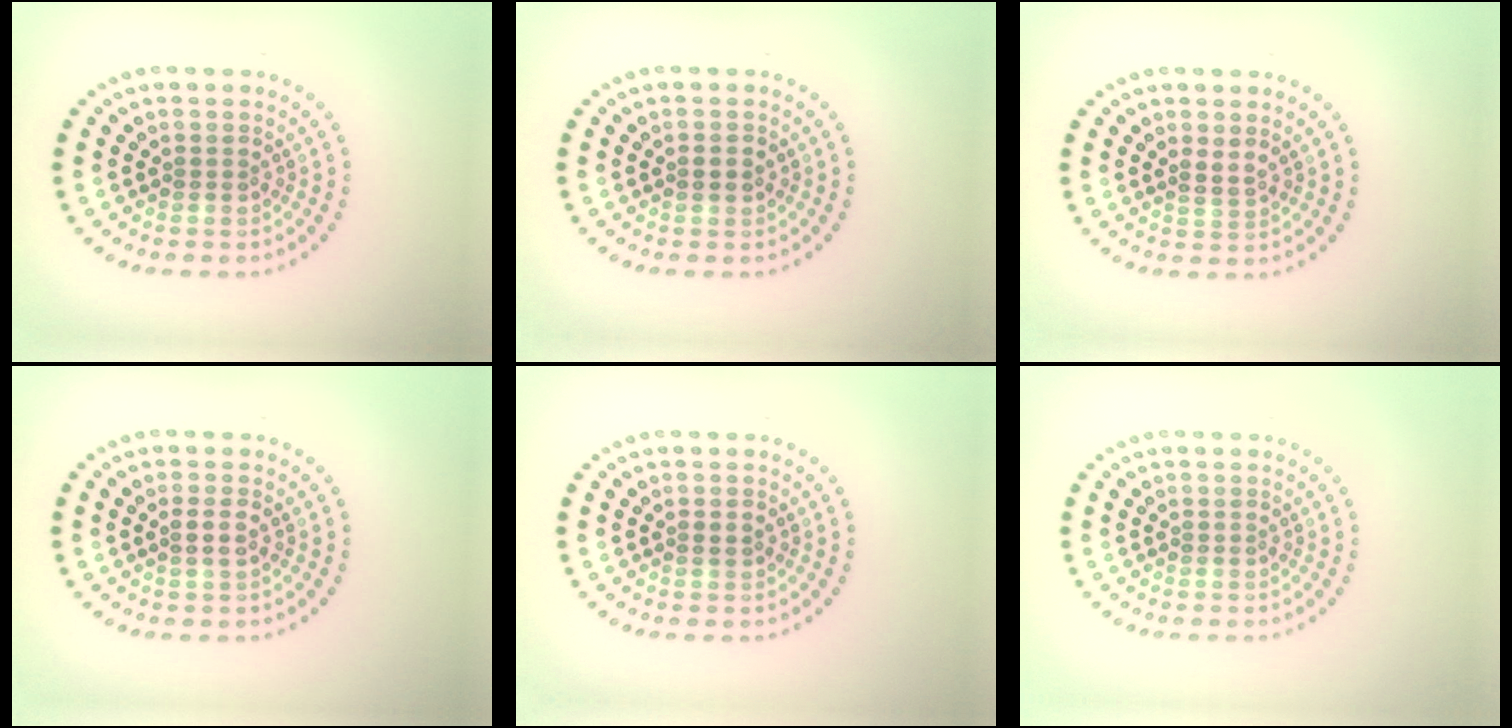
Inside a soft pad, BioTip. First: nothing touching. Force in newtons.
{"total": 1.5, "press": 1.5, "slide": 0.1}
{"total": 1.0, "press": 0.8, "slide": 0.6}
{"total": 1.2, "press": 1.0, "slide": 0.5}
{"total": 0.7, "press": 0.7, "slide": 0.2}
{"total": 0.0}